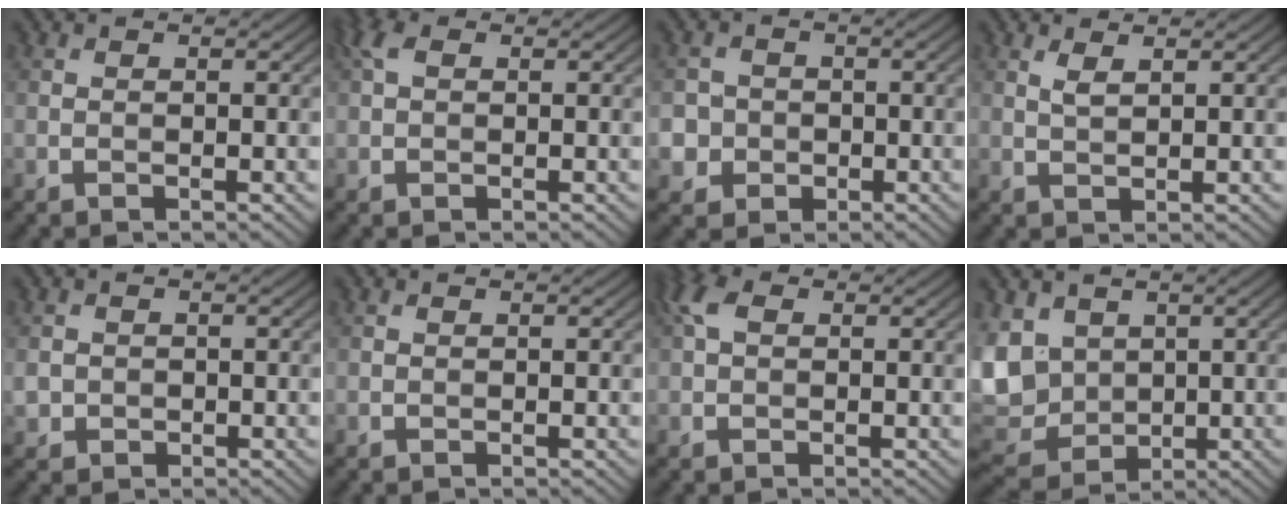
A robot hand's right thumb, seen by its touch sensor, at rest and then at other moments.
{"total": 2.4, "force": [0.8, 1.4, 1.7], "torque": [-0.043, 0.008, 0.011]}
{"total": 4.1, "force": [-1.0, 3.9, 0.7], "torque": [-0.017, 0.005, -0.035]}
{"total": 1.6, "force": [1.1, 0.3, 1.2], "torque": [-0.033, 0.002, 0.023]}
{"total": 2.0, "force": [-0.4, 1.9, 0.5], "torque": [-0.017, -0.010, -0.009]}
{"total": 0.0}
{"total": 3.3, "force": [1.0, 2.1, 2.4], "torque": [-0.059, 0.011, 0.012]}
{"total": 9.7, "force": [1.7, 7.7, 5.6], "torque": [-0.177, -0.003, 0.026]}